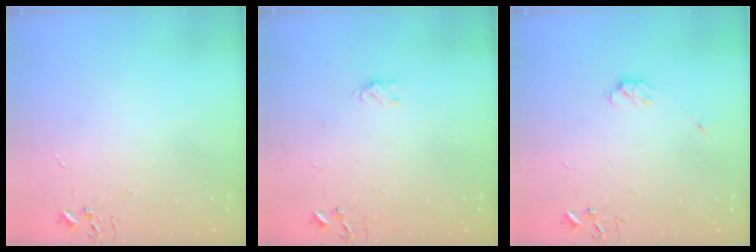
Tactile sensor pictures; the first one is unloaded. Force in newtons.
{"total": 2.5, "press": 2.5, "slide": 0.5}
{"total": 4.2, "press": 4.1, "slide": 1.0}